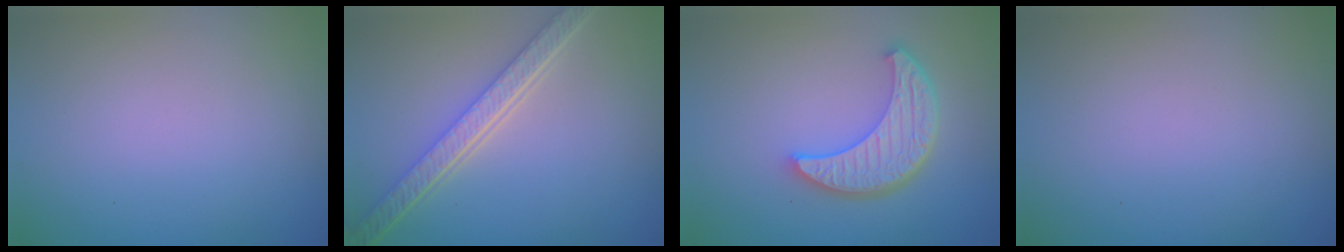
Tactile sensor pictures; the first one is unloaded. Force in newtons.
{"total": 5.4, "press": 4.0, "slide": 3.6}
{"total": 5.7, "press": 4.3, "slide": 3.7}
{"total": 0.0}